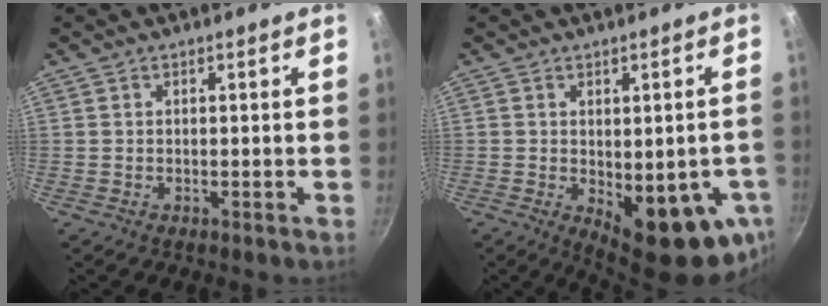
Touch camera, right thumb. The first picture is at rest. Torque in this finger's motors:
{"motor_torque": [-0.22, 0.88, 0.12, -0.05, 0.10]}